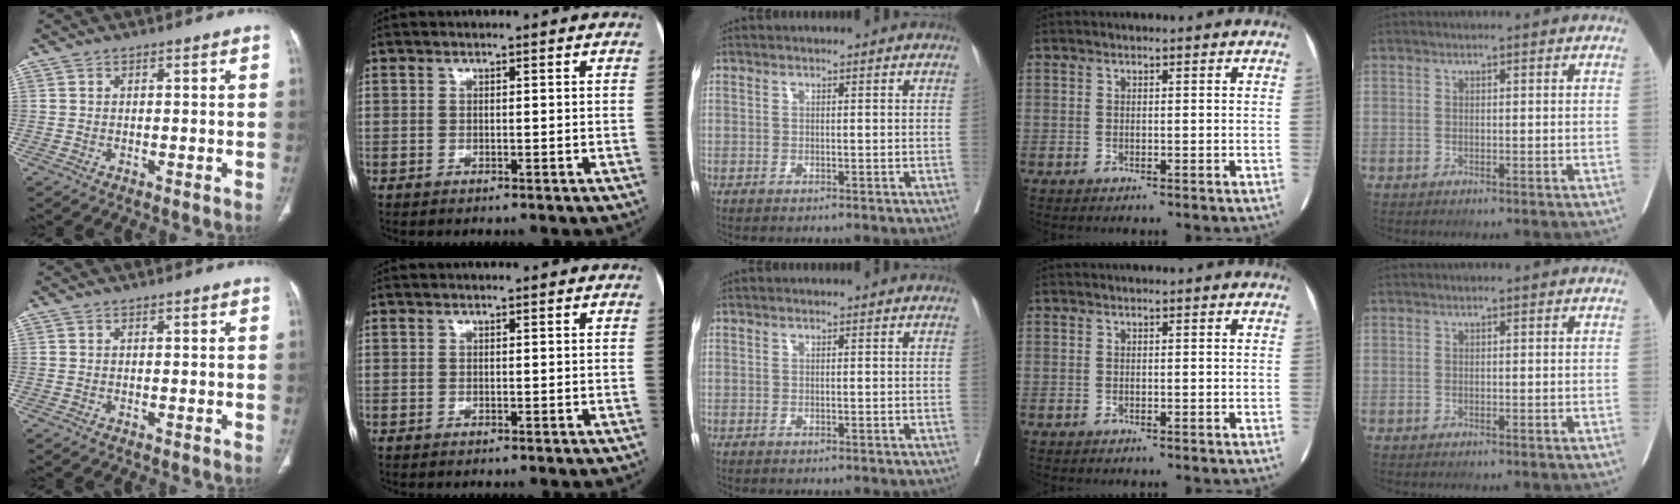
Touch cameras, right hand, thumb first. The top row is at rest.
{}